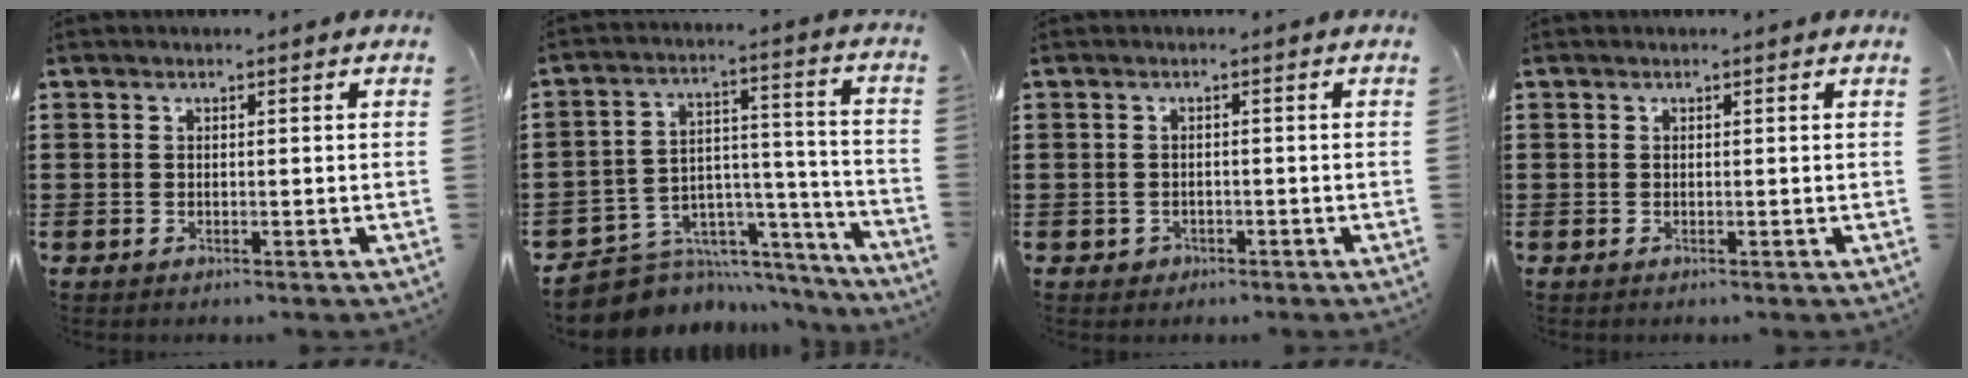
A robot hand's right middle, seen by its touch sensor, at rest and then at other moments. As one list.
[{"total": 7.2, "force": [-6.0, 3.9, 0.8], "torque": [-0.020, 0.006, -0.109]}, {"total": 1.1, "force": [-0.7, 0.8, 0.1], "torque": [-0.005, 0.002, -0.017]}, {"total": 0.0}]